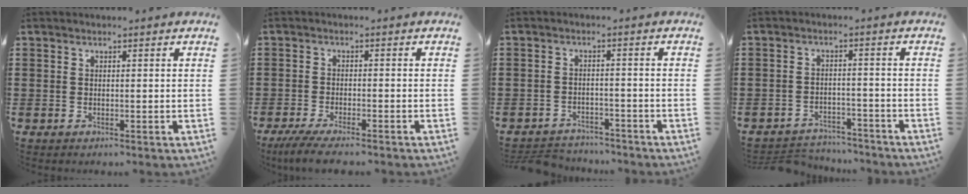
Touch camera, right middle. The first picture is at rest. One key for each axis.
{"total": 3.5, "fx": -3.1, "fy": 0.1, "fz": 1.7, "tx": -0.042, "ty": -0.009, "tz": -0.063}
{"total": 3.3, "fx": -3.3, "fy": 0.6, "fz": -0.1, "tx": -0.005, "ty": 0.001, "tz": -0.071}
{"total": 3.5, "fx": -3.4, "fy": 0.7, "fz": 0.0, "tx": -0.007, "ty": 0.004, "tz": -0.074}